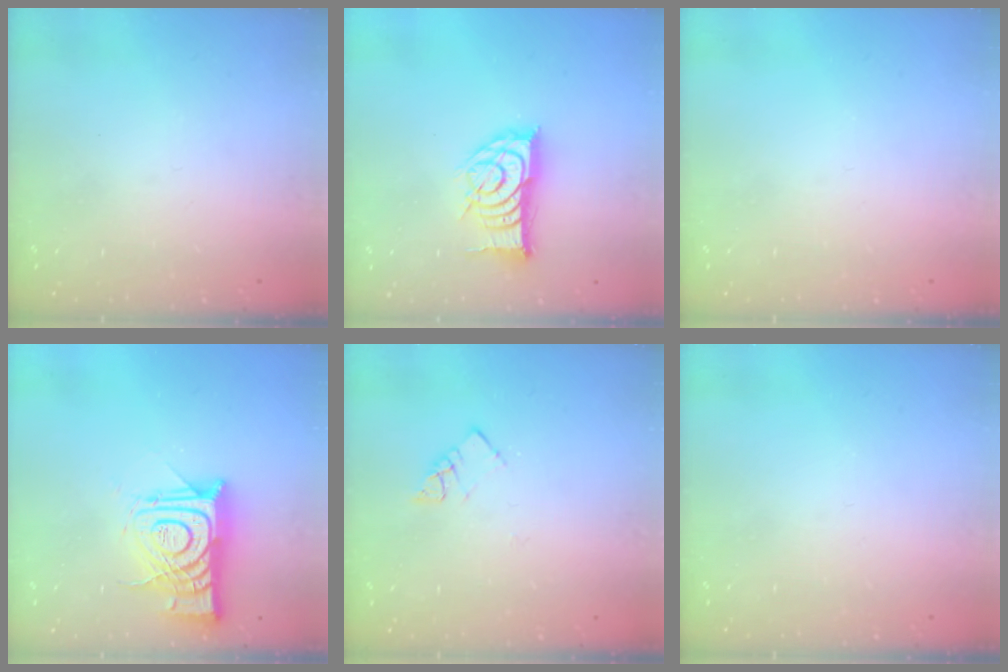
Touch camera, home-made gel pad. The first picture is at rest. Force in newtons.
{"total": 13.9, "press": 13.9, "slide": 0.6}
{"total": 0.0}
{"total": 14.0, "press": 14.0, "slide": 1.4}
{"total": 4.2, "press": 4.2, "slide": 0.4}
{"total": 0.0}